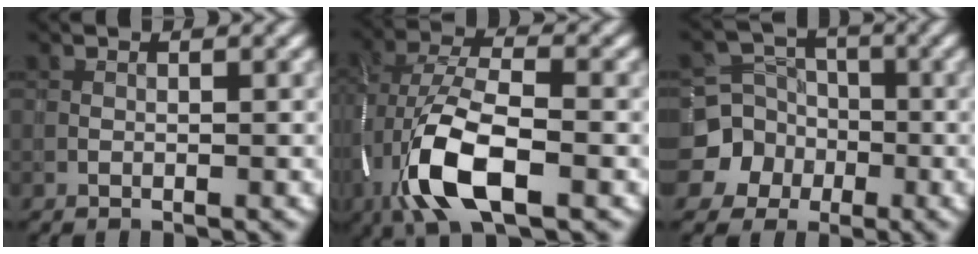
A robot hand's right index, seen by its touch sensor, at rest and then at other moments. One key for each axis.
{"total": 10.4, "fx": -4.4, "fy": 4.1, "fz": 8.5, "tx": -0.176, "ty": 0.004, "tz": -0.088}
{"total": 6.9, "fx": -2.3, "fy": 6.4, "fz": 0.9, "tx": -0.007, "ty": 0.003, "tz": -0.065}